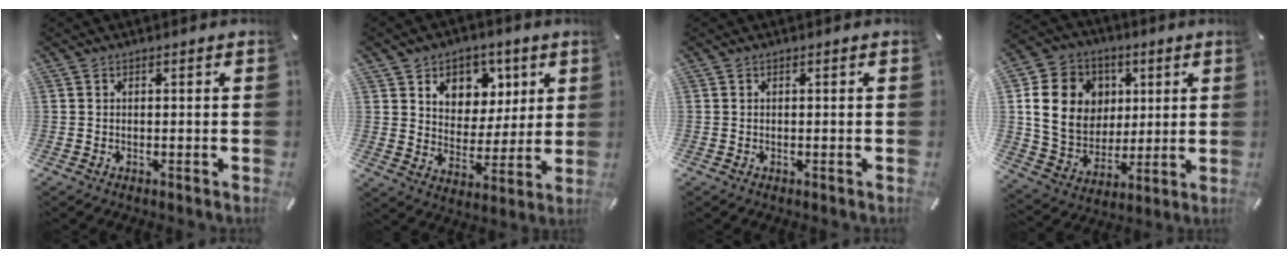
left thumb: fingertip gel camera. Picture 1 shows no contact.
{"total": 9.5, "force": [3.9, 8.3, 2.3], "torque": [-0.026, -0.032, 0.071]}
{"total": 0.0}
{"total": 17.0, "force": [3.8, 14.9, 7.2], "torque": [-0.137, 0.001, 0.077]}